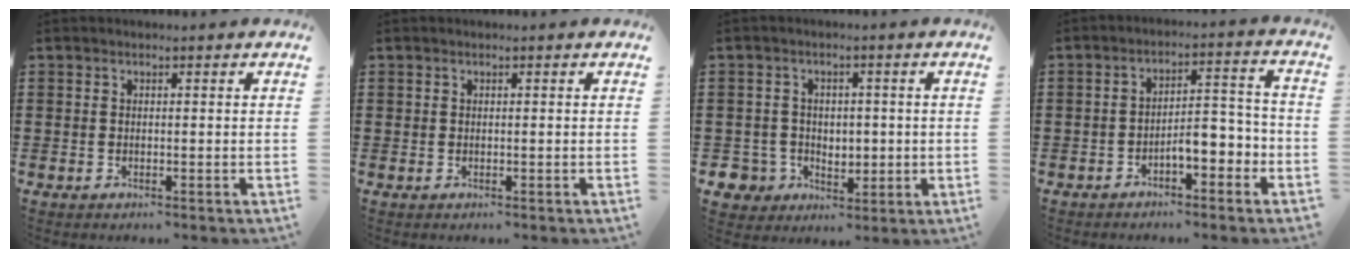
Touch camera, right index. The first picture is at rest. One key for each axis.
{"total": 0.0}
{"total": 5.3, "fx": 0.2, "fy": 5.2, "fz": 0.7, "tx": -0.046, "ty": 0.007, "tz": 0.003}
{"total": 5.1, "fx": -3.0, "fy": 1.9, "fz": 3.7, "tx": -0.056, "ty": 0.008, "tz": -0.059}